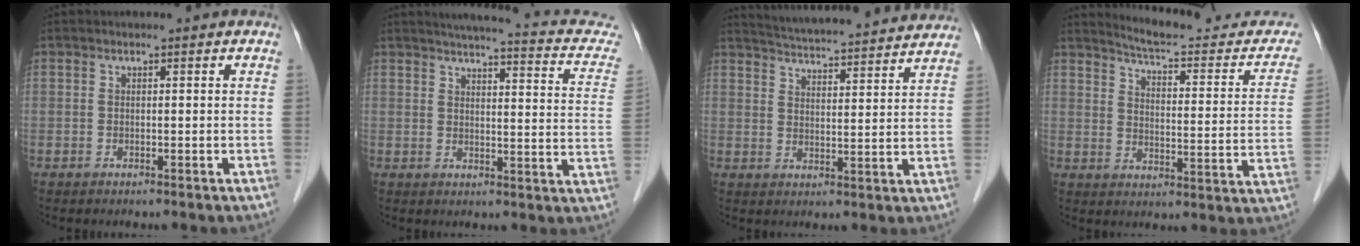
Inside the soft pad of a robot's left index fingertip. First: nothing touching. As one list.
[{"total": 16.4, "force": [13.9, 3.1, 8.1], "torque": [-0.093, -0.016, 0.138]}, {"total": 19.9, "force": [18.8, 1.2, 6.5], "torque": [-0.105, 0.001, 0.249]}, {"total": 17.3, "force": [16.2, 2.7, 5.4], "torque": [-0.061, -0.054, 0.191]}]